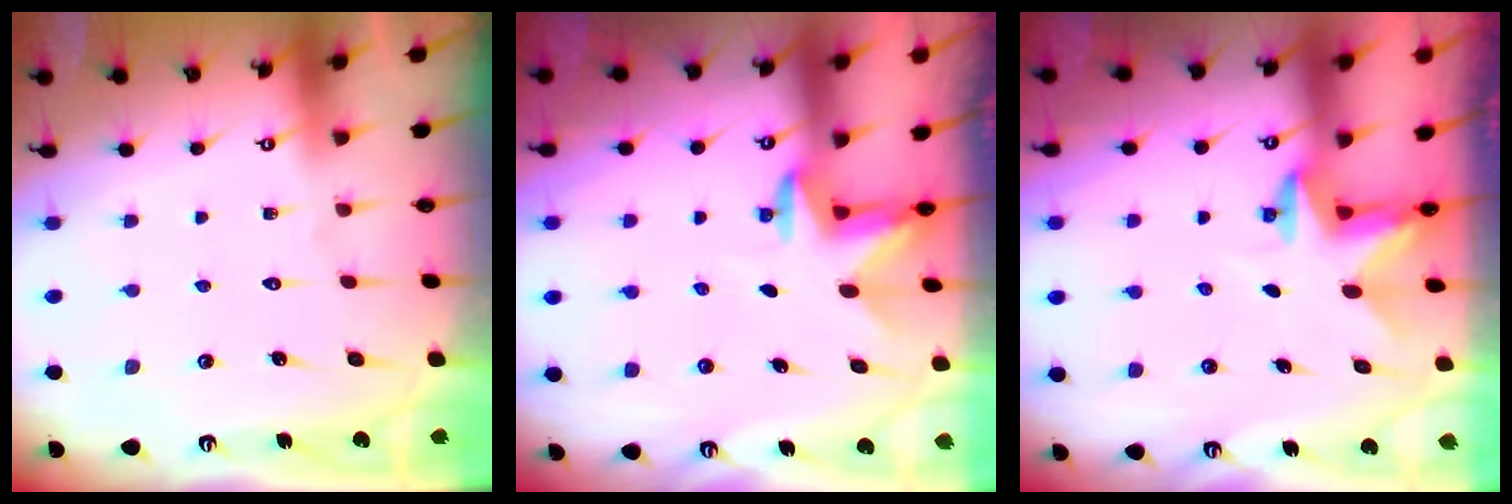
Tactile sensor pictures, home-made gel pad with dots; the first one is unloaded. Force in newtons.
{"total": 2.9, "press": 2.8, "slide": 0.7}
{"total": 2.5, "press": 2.5, "slide": 0.4}